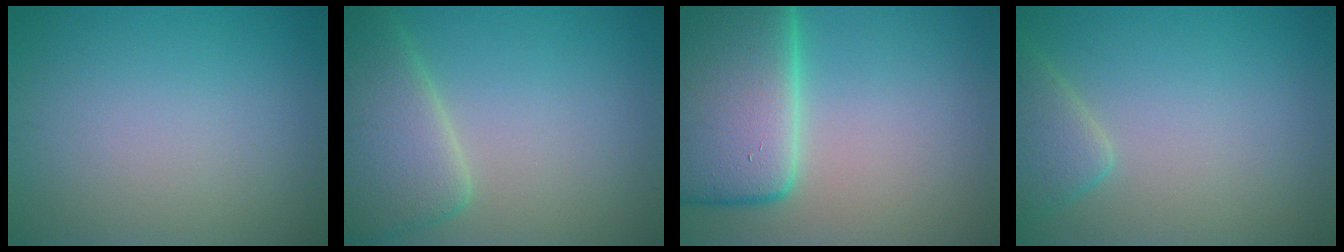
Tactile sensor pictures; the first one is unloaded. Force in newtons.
{"total": 6.1, "press": 6.1, "slide": 0.6}
{"total": 15.0, "press": 14.9, "slide": 1.1}
{"total": 2.9, "press": 2.9, "slide": 0.2}